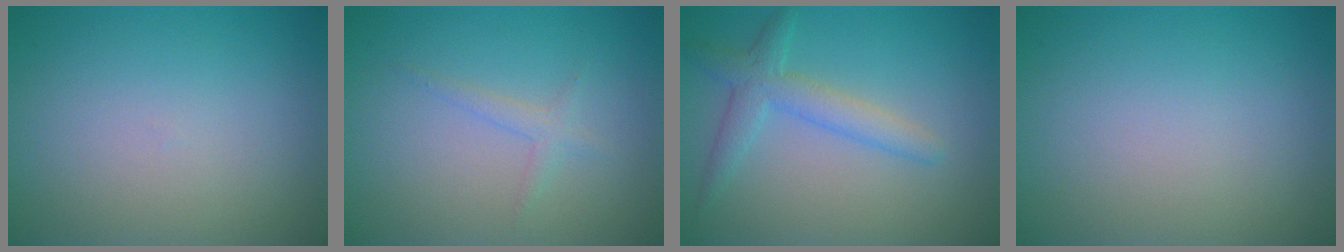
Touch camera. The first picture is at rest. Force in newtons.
{"total": 1.2, "press": 1.2, "slide": 0.0}
{"total": 2.1, "press": 2.1, "slide": 0.1}
{"total": 0.0}